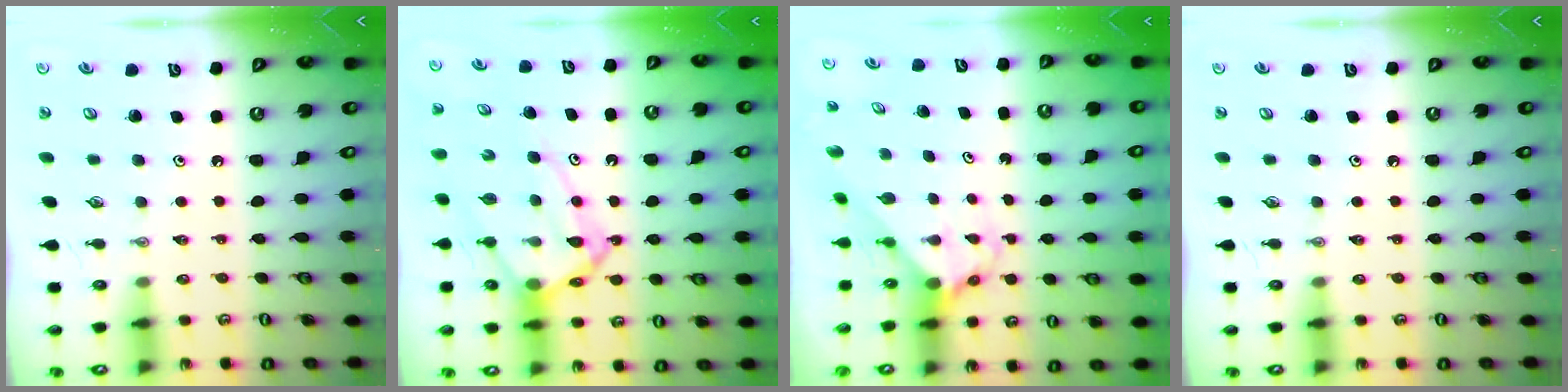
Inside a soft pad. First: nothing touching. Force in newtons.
{"total": 13.8, "press": 13.7, "slide": 1.3}
{"total": 3.4, "press": 3.4, "slide": 0.3}
{"total": 0.0}